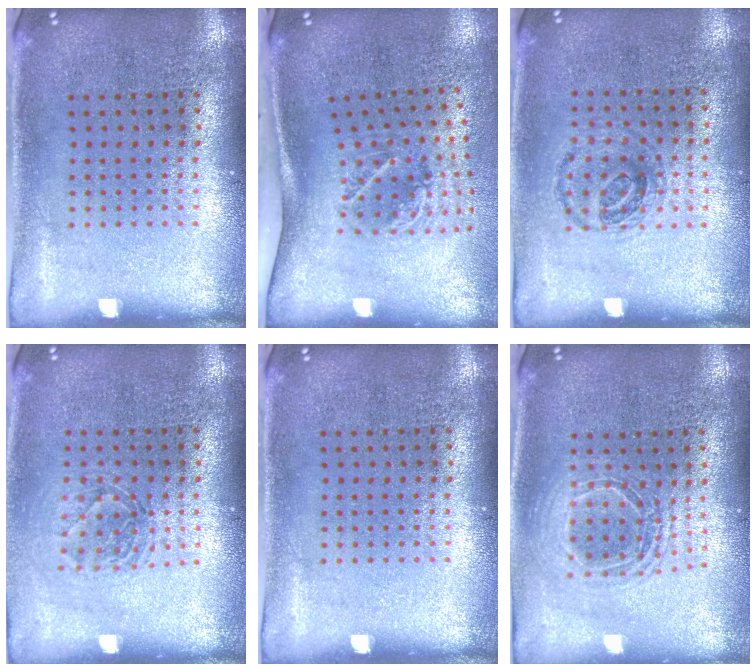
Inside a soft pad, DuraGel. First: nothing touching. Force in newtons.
{"total": 2.0, "press": 1.3, "slide": 1.6}
{"total": 1.0, "press": 0.9, "slide": 0.3}
{"total": 1.4, "press": 1.2, "slide": 0.7}
{"total": 0.0}
{"total": 1.7, "press": 1.5, "slide": 0.9}